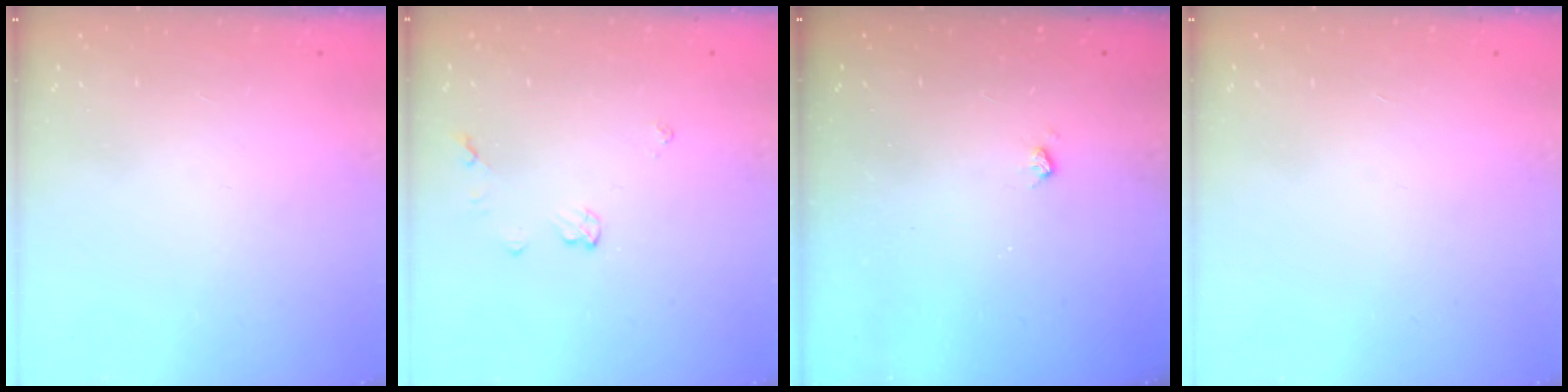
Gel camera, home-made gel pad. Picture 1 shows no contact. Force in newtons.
{"total": 4.6, "press": 4.6, "slide": 0.6}
{"total": 3.4, "press": 3.3, "slide": 0.7}
{"total": 0.0}